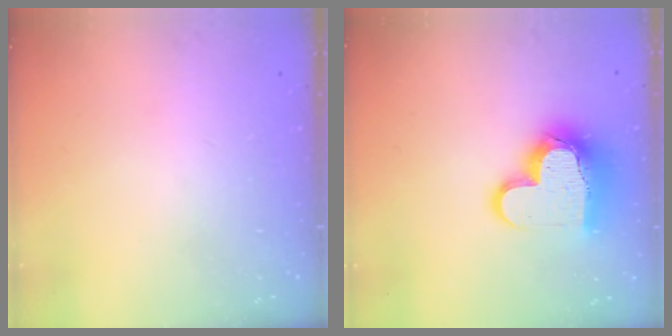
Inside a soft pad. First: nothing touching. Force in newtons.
{"total": 15.5, "press": 15.4, "slide": 1.8}